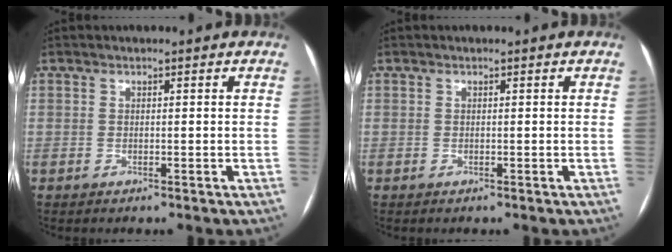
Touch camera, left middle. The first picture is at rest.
{"total": 0.0}